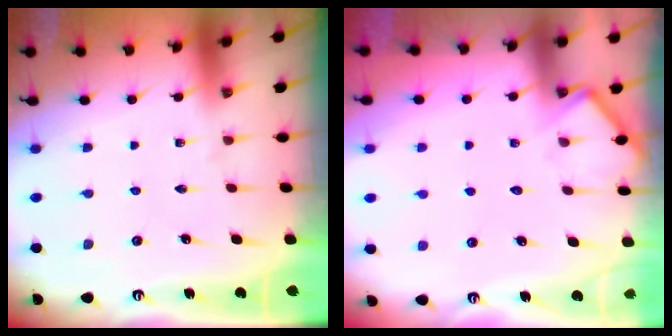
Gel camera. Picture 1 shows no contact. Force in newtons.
{"total": 6.5, "press": 6.5, "slide": 0.5}